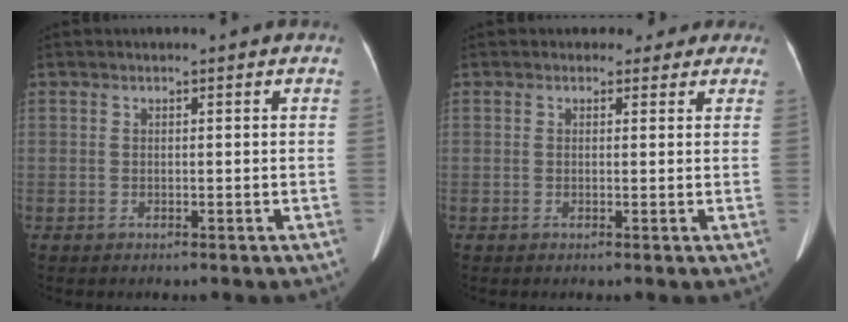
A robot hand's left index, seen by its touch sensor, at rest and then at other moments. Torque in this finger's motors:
{"motor_torque": [0.29, -0.29, 0.05, 0.00]}